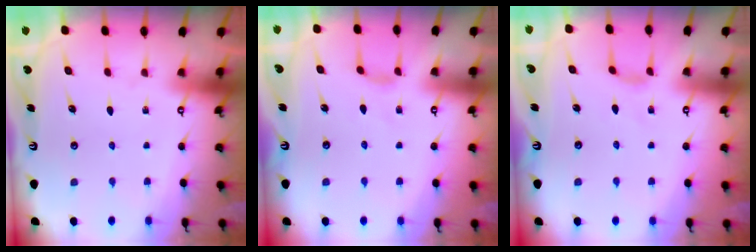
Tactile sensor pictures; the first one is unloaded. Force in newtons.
{"total": 2.1, "press": 2.0, "slide": 0.5}
{"total": 2.1, "press": 2.0, "slide": 0.5}